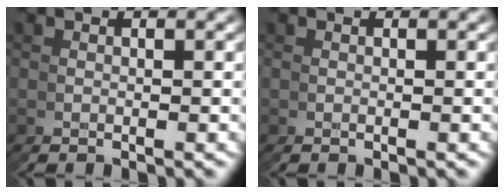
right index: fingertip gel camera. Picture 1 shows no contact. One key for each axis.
{"total": 0.0}